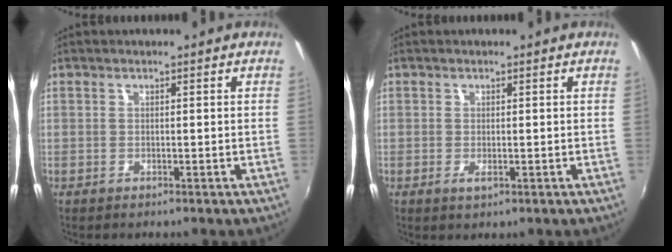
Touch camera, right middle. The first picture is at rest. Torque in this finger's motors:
{"motor_torque": [0.72, -1.06, 0.32, 0.10]}